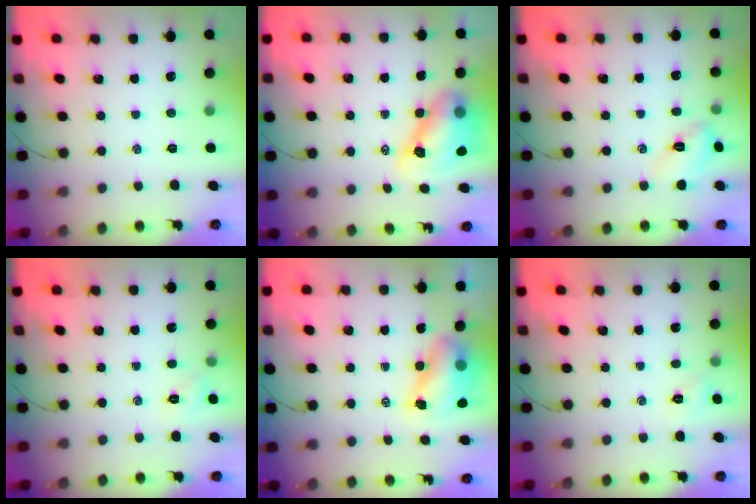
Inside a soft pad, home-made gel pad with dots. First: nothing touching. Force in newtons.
{"total": 9.3, "press": 8.9, "slide": 3.0}
{"total": 4.5, "press": 4.4, "slide": 0.9}
{"total": 2.1, "press": 2.1, "slide": 0.6}
{"total": 8.0, "press": 7.9, "slide": 1.4}
{"total": 2.2, "press": 2.1, "slide": 0.6}